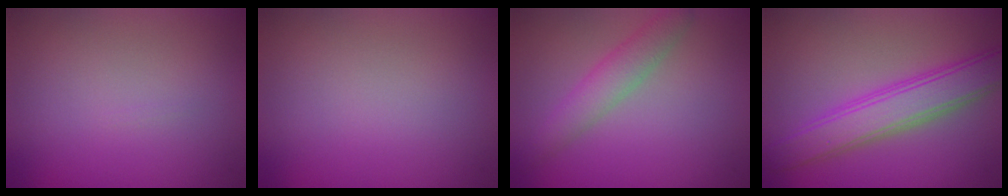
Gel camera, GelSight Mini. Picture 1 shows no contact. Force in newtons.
{"total": 0.0}
{"total": 2.8, "press": 2.8, "slide": 0.1}
{"total": 5.1, "press": 5.1, "slide": 0.1}